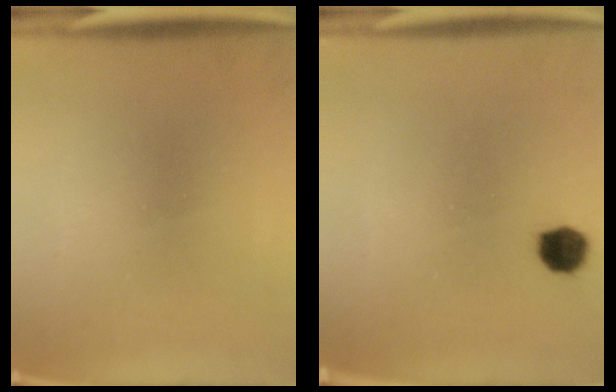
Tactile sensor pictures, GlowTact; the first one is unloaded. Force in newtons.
{"total": 4.2}